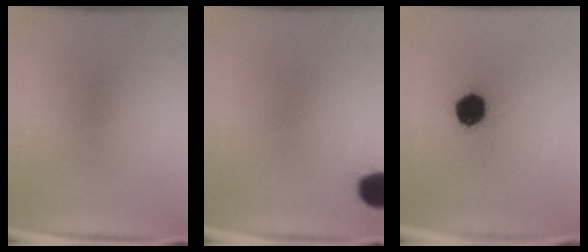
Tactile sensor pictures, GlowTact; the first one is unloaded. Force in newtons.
{"total": 6.5}
{"total": 11.5}